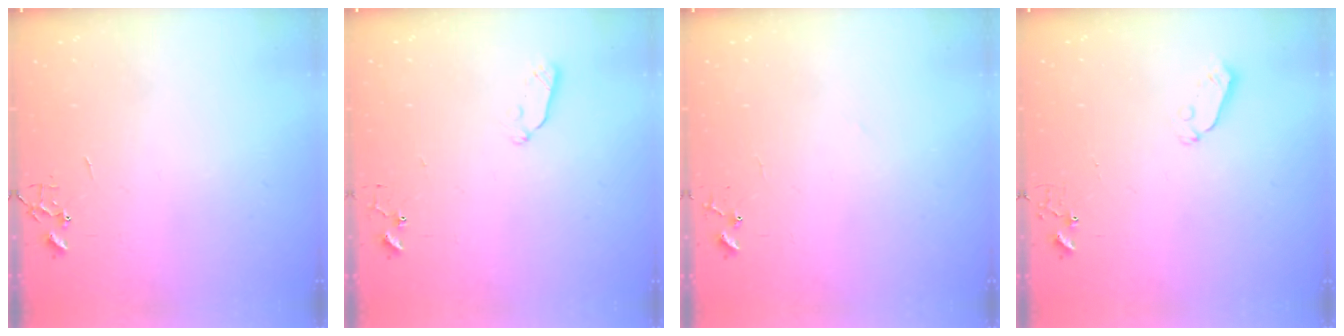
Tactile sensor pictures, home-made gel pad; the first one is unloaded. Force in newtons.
{"total": 5.9, "press": 5.9, "slide": 0.6}
{"total": 5.7, "press": 5.7, "slide": 0.5}
{"total": 4.6, "press": 4.6, "slide": 0.3}